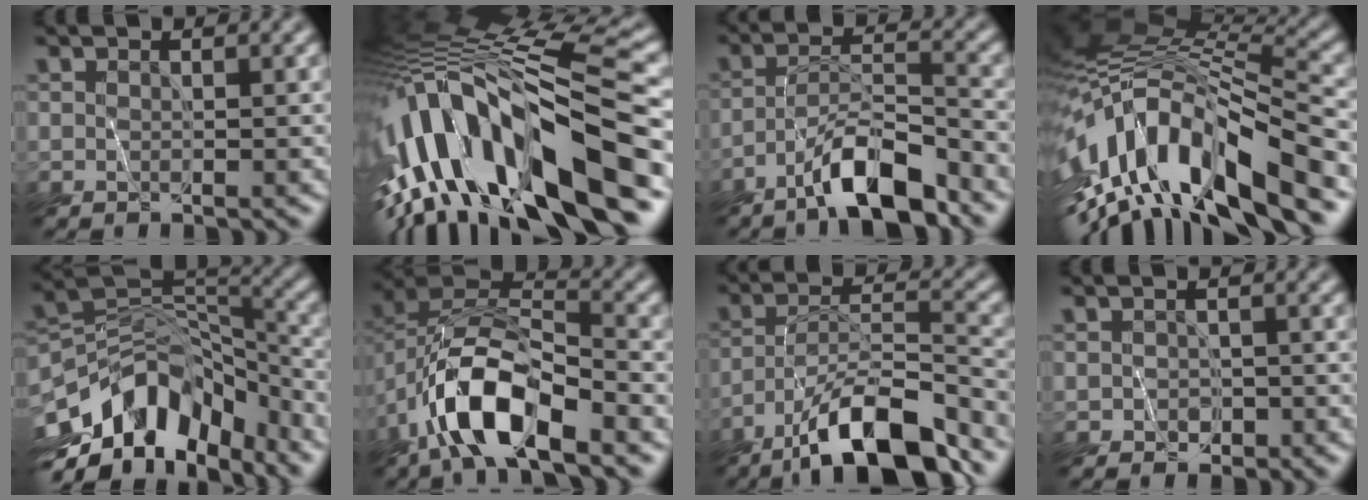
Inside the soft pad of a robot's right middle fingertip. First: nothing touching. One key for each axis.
{"total": 16.2, "fx": -5.6, "fy": 5.0, "fz": 14.3, "tx": -0.256, "ty": 0.022, "tz": -0.100}
{"total": 6.4, "fx": -5.2, "fy": 0.9, "fz": 3.7, "tx": -0.064, "ty": 0.005, "tz": -0.097}
{"total": 13.9, "fx": -6.1, "fy": 4.6, "fz": 11.6, "tx": -0.218, "ty": 0.012, "tz": -0.113}
{"total": 10.1, "fx": -6.4, "fy": 5.5, "fz": 5.5, "tx": -0.096, "ty": 0.016, "tz": -0.120}
{"total": 8.9, "fx": -5.3, "fy": 3.1, "fz": 6.5, "tx": -0.127, "ty": 0.011, "tz": -0.104}
{"total": 9.8, "fx": -7.6, "fy": 1.8, "fz": 5.9, "tx": -0.097, "ty": 0.012, "tz": -0.141}
{"total": 1.2, "fx": -1.0, "fy": 0.7, "fz": 0.2, "tx": -0.001, "ty": -0.006, "tz": -0.020}